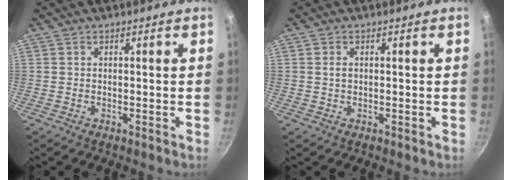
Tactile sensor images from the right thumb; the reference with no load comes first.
{"total": 1.2, "force": [0.2, 0.7, 0.9], "torque": [-0.016, 0.002, 0.003]}